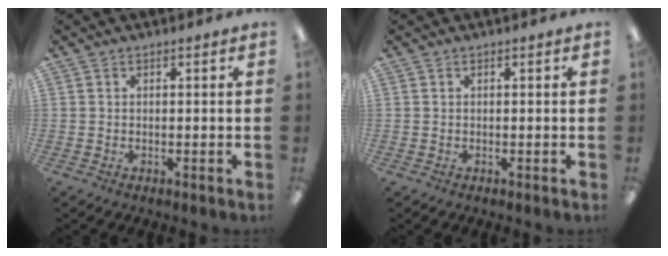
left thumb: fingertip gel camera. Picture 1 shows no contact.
{"total": 0.0}